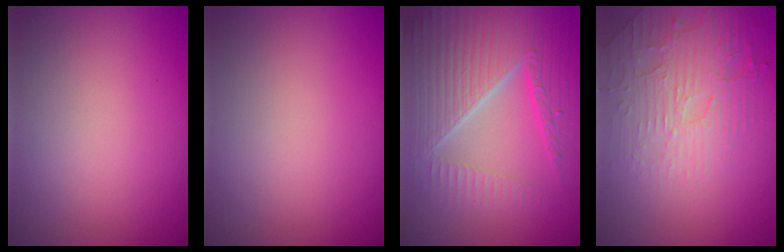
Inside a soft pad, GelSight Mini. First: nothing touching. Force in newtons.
{"total": 0.0}
{"total": 7.5, "press": 5.6, "slide": 5.0}
{"total": 2.8, "press": 2.5, "slide": 1.4}